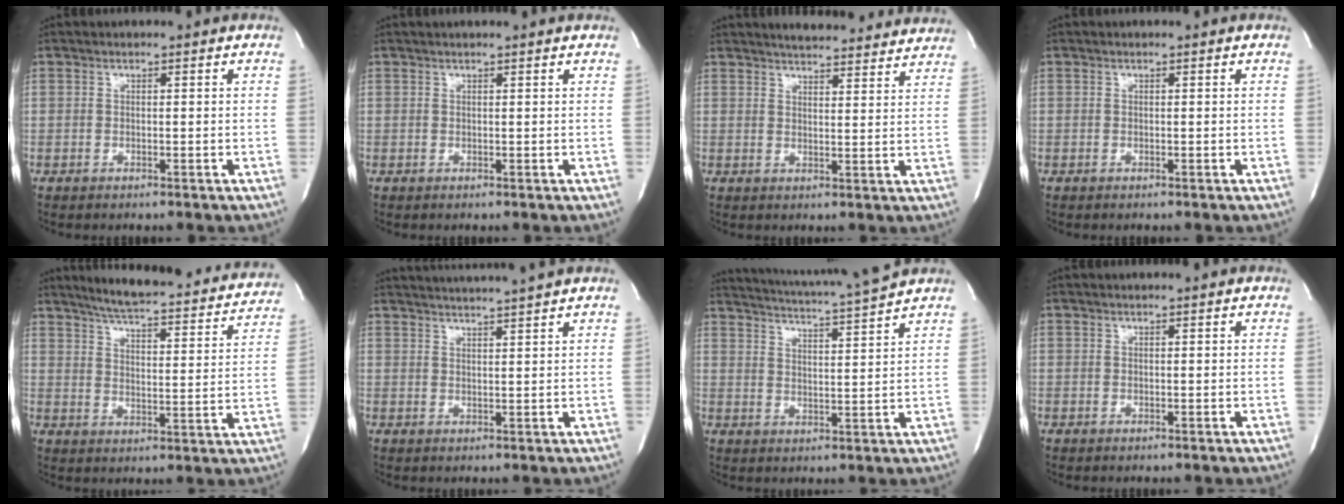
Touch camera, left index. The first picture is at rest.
{"total": 3.0, "force": [2.7, -0.3, 1.1], "torque": [-0.016, 0.018, 0.033]}
{"total": 16.4, "force": [15.4, 2.6, 5.1], "torque": [-0.061, 0.005, 0.185]}
{"total": 0.0}
{"total": 24.3, "force": [21.9, 3.6, 9.8], "torque": [-0.144, -0.036, 0.269]}
{"total": 8.2, "force": [7.5, -1.7, 2.7], "torque": [-0.046, 0.005, 0.107]}
{"total": 12.2, "force": [11.4, -1.9, 3.9], "torque": [-0.080, -0.029, 0.167]}
{"total": 0.8, "force": [0.7, -0.2, 0.3], "torque": [-0.007, -0.001, 0.014]}